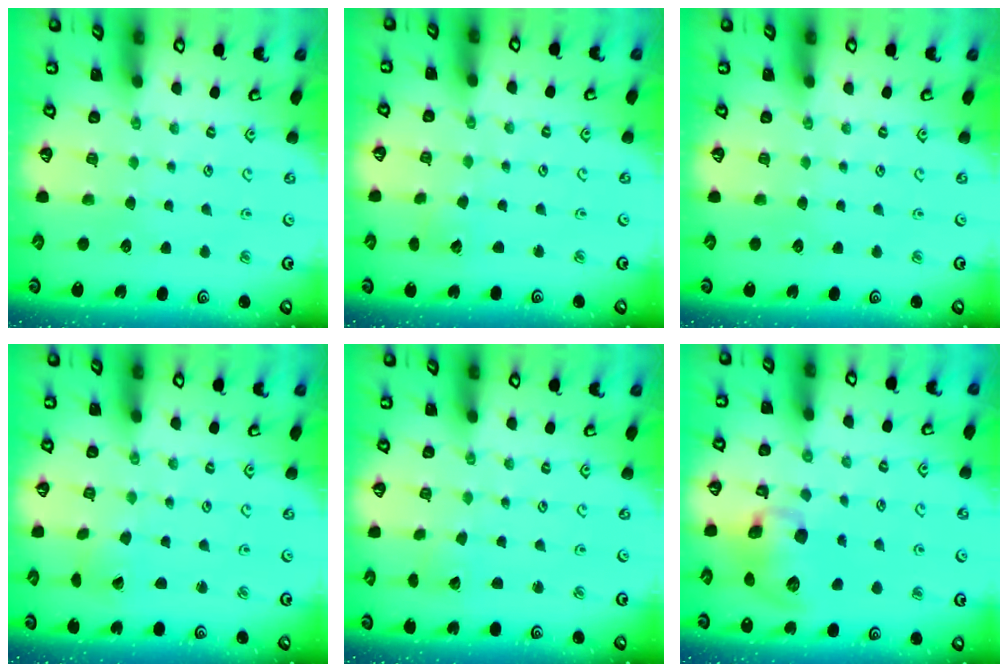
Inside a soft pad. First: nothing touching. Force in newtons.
{"total": 3.4, "press": 3.3, "slide": 0.4}
{"total": 0.0}
{"total": 0.9, "press": 0.9, "slide": 0.1}
{"total": 1.8, "press": 1.8, "slide": 0.1}
{"total": 13.7, "press": 13.5, "slide": 2.4}